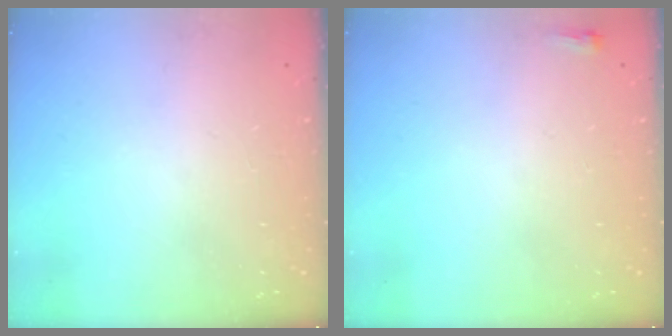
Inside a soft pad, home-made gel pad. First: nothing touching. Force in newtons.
{"total": 2.1, "press": 2.0, "slide": 0.5}